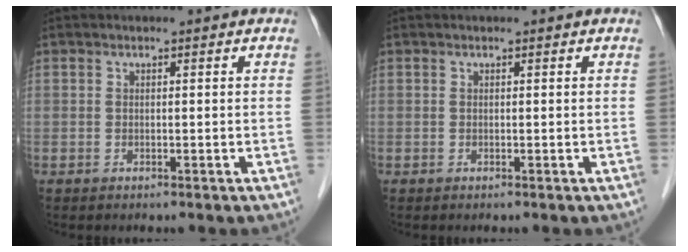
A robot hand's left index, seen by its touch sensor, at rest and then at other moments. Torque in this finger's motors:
{"motor_torque": [-0.02, 0.02, 0.00, 0.00]}